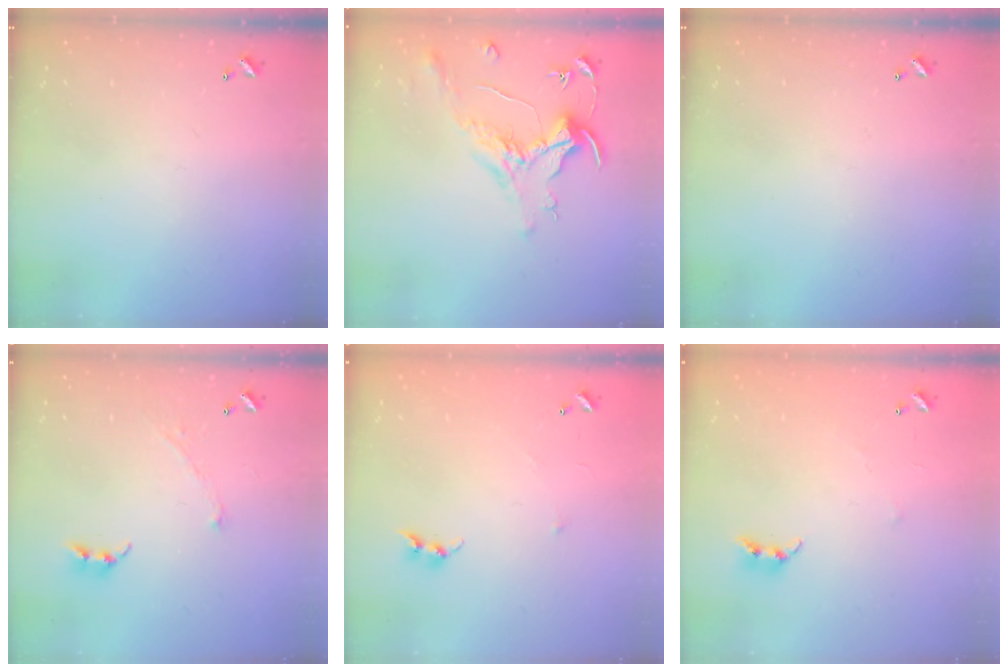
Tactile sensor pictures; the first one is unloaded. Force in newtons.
{"total": 1.6, "press": 1.4, "slide": 0.7}
{"total": 0.0}
{"total": 2.9, "press": 2.9, "slide": 0.4}
{"total": 6.4, "press": 6.4, "slide": 0.4}
{"total": 5.1, "press": 5.1, "slide": 0.5}